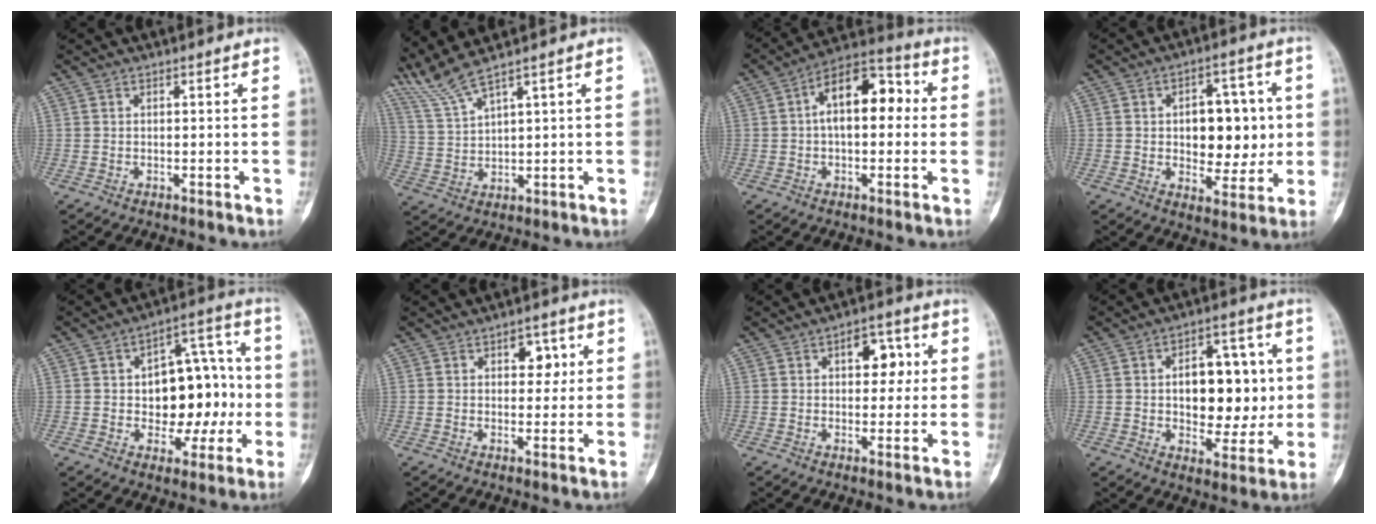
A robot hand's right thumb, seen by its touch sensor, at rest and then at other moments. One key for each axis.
{"total": 6.2, "fx": 5.4, "fy": -0.6, "fz": 3.0, "tx": -0.078, "ty": -0.022, "tz": 0.131}
{"total": 13.2, "fx": 1.4, "fy": 7.3, "fz": 10.9, "tx": -0.145, "ty": 0.041, "tz": 0.009}
{"total": 13.8, "fx": 0.8, "fy": 8.6, "fz": 10.7, "tx": -0.093, "ty": 0.014, "tz": 0.017}
{"total": 16.5, "fx": -0.7, "fy": 10.2, "fz": 12.9, "tx": -0.126, "ty": 0.044, "tz": -0.002}
{"total": 5.5, "fx": 1.7, "fy": 3.5, "fz": 3.8, "tx": -0.014, "ty": -0.002, "tz": 0.019}
{"total": 7.8, "fx": 1.8, "fy": 4.8, "fz": 5.8, "tx": -0.039, "ty": 0.010, "tz": 0.022}
{"total": 16.3, "fx": 0.8, "fy": 10.0, "fz": 12.8, "tx": -0.128, "ty": 0.020, "tz": 0.017}